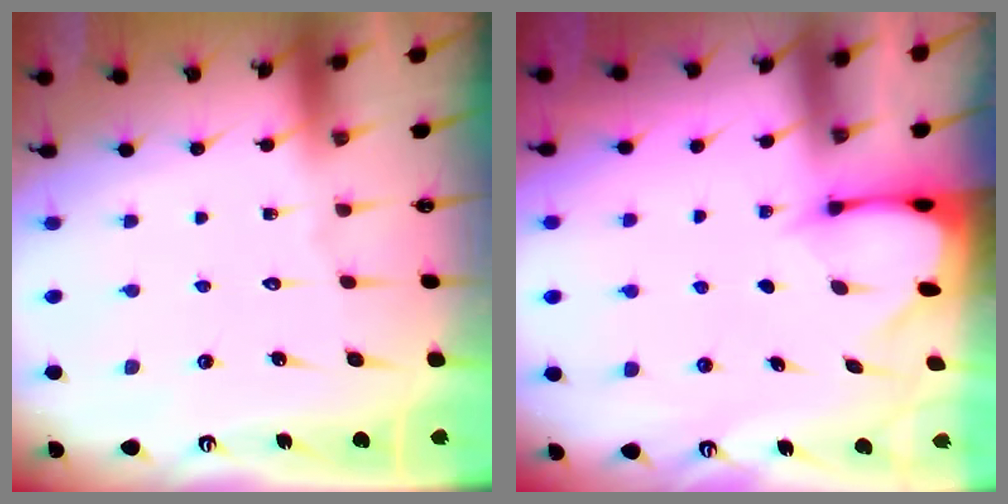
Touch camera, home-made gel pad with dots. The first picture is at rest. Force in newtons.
{"total": 2.4, "press": 2.4, "slide": 0.3}